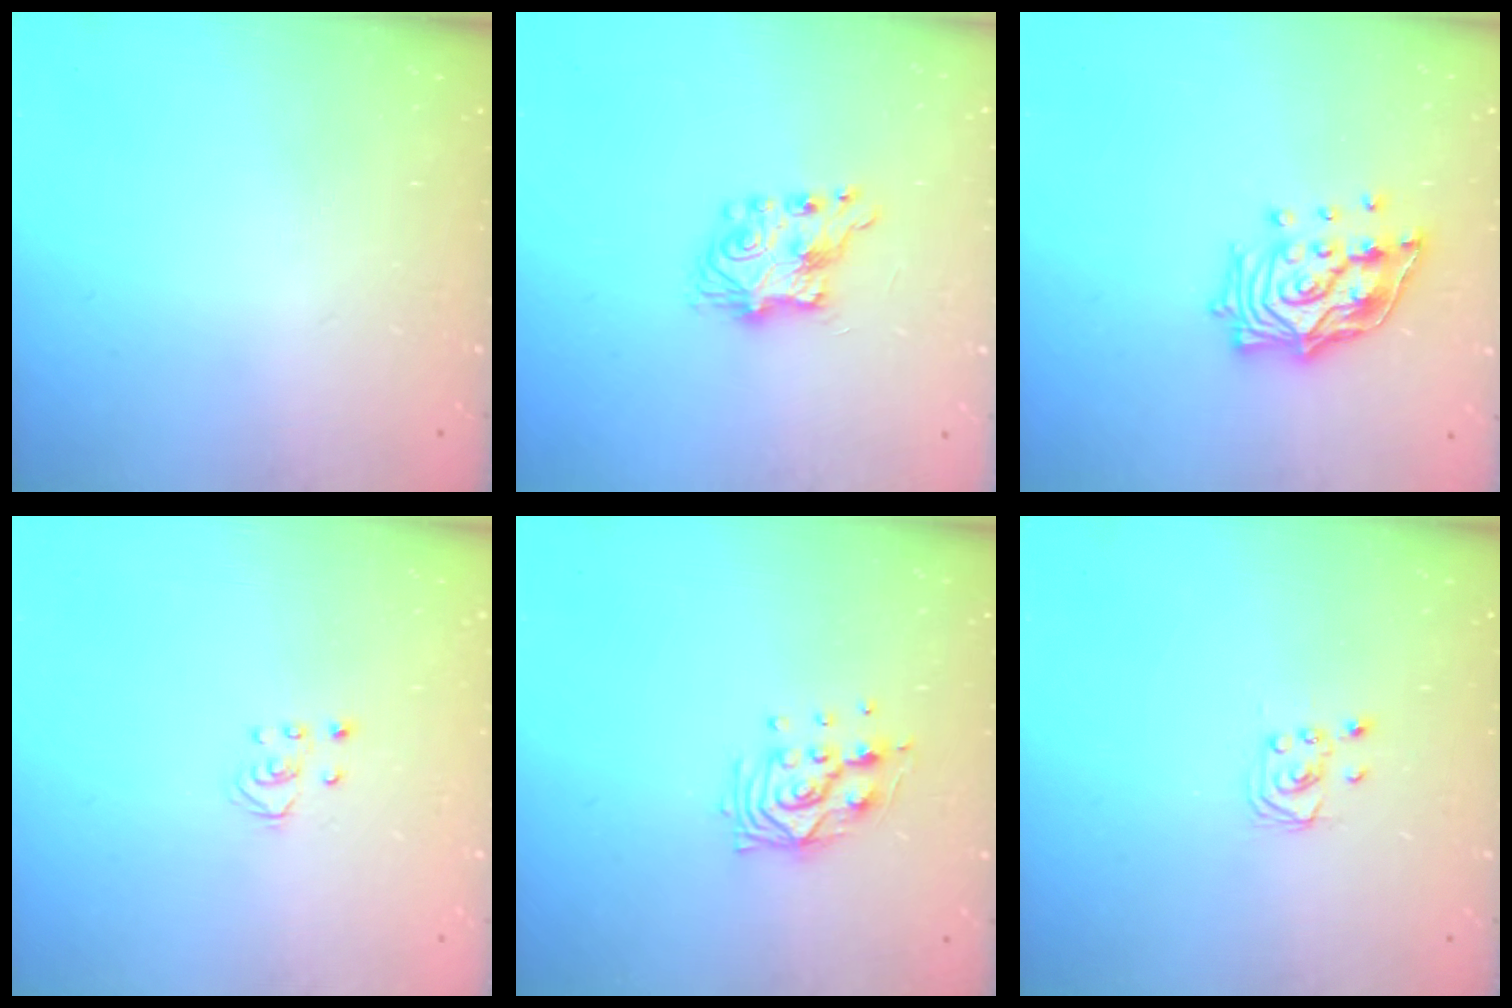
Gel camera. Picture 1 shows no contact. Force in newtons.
{"total": 7.5, "press": 7.5, "slide": 0.4}
{"total": 15.8, "press": 15.7, "slide": 1.6}
{"total": 2.5, "press": 2.5, "slide": 0.2}
{"total": 9.5, "press": 9.5, "slide": 0.4}
{"total": 2.3, "press": 2.2, "slide": 0.3}